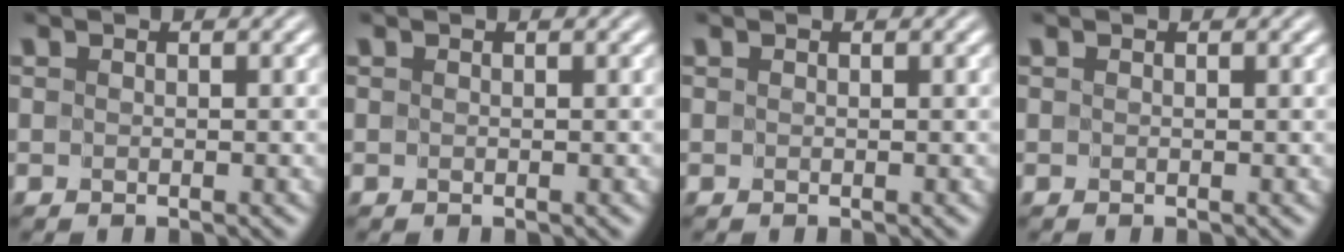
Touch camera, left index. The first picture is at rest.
{"total": 0.0}
{"total": 0.0}
{"total": 0.0}